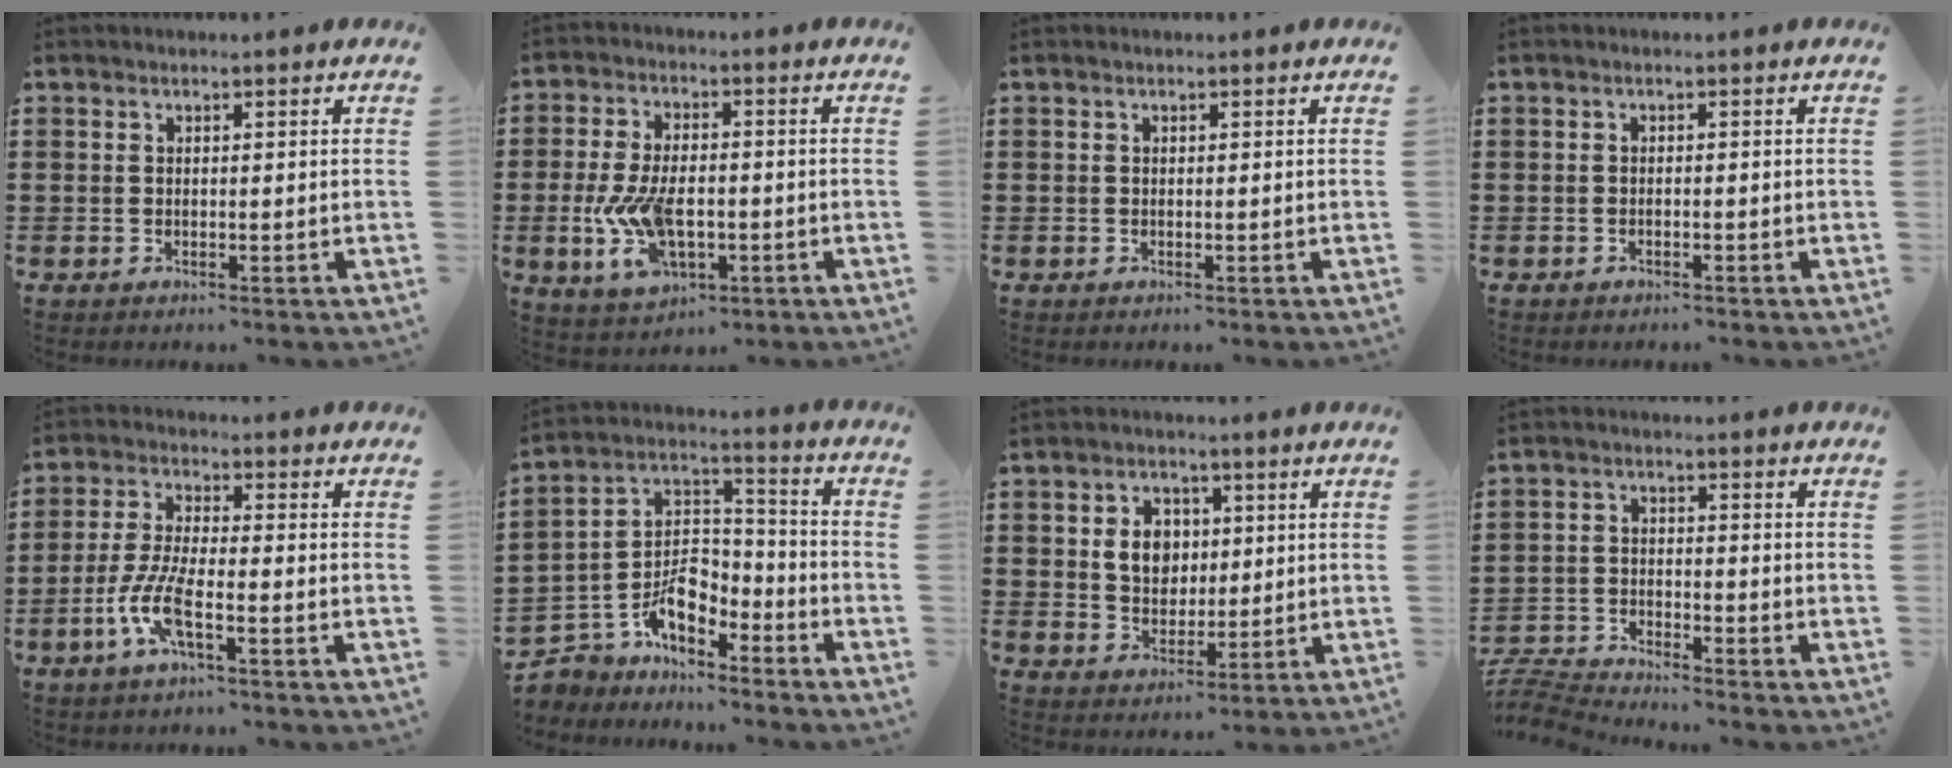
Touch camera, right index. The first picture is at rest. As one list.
[{"total": 9.0, "force": [-2.0, 4.8, 7.3], "torque": [-0.171, -0.004, -0.040]}, {"total": 0.0}, {"total": 0.7, "force": [-0.6, 0.2, 0.1], "torque": [-0.004, -0.001, -0.013]}, {"total": 6.8, "force": [-3.2, 1.4, 5.8], "torque": [-0.142, -0.015, -0.068]}, {"total": 7.9, "force": [-4.5, 5.3, 3.7], "torque": [-0.080, 0.003, -0.084]}, {"total": 5.8, "force": [1.2, 4.7, 3.1], "torque": [-0.071, 0.014, 0.016]}, {"total": 4.4, "force": [-4.4, 0.1, 0.3], "torque": [-0.032, -0.006, -0.098]}]